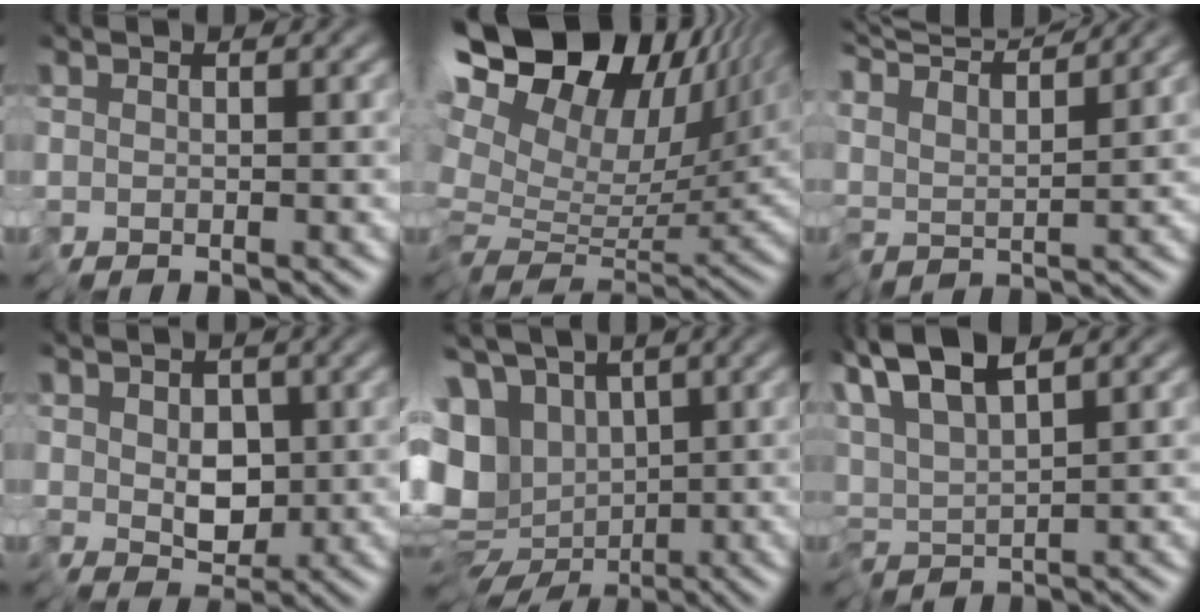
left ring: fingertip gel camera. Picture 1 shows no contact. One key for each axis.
{"total": 16.6, "fx": 8.7, "fy": 9.0, "fz": 10.8, "tx": -0.212, "ty": 0.043, "tz": 0.152}
{"total": 8.0, "fx": 7.6, "fy": 0.3, "fz": 2.4, "tx": -0.071, "ty": 0.020, "tz": 0.128}
{"total": 3.9, "fx": 0.9, "fy": 2.5, "fz": 2.9, "tx": -0.050, "ty": -0.005, "tz": 0.021}
{"total": 15.6, "fx": -1.3, "fy": 12.9, "fz": 8.7, "tx": -0.194, "ty": -0.013, "tz": -0.017}
{"total": 6.7, "fx": 4.6, "fy": 1.4, "fz": 4.7, "tx": -0.115, "ty": 0.022, "tz": 0.088}